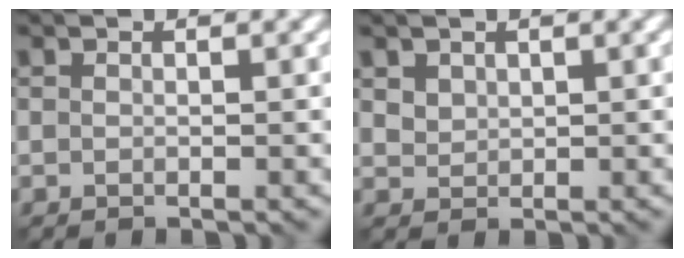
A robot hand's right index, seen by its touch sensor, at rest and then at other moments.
{"total": 1.5, "force": [1.0, 1.1, 0.4], "torque": [-0.012, -0.006, 0.027]}